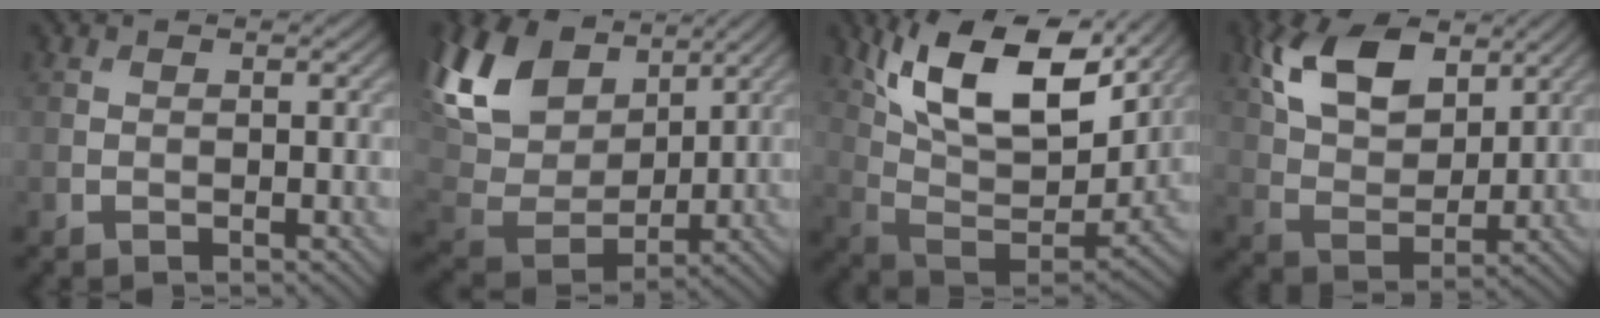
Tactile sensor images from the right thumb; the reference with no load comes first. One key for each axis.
{"total": 14.8, "fx": 7.8, "fy": 8.9, "fz": 8.9, "tx": -0.246, "ty": 0.039, "tz": 0.145}
{"total": 15.6, "fx": 8.8, "fy": 6.8, "fz": 11.0, "tx": -0.223, "ty": 0.010, "tz": 0.152}
{"total": 11.3, "fx": 5.5, "fy": 6.3, "fz": 7.6, "tx": -0.169, "ty": 0.012, "tz": 0.105}